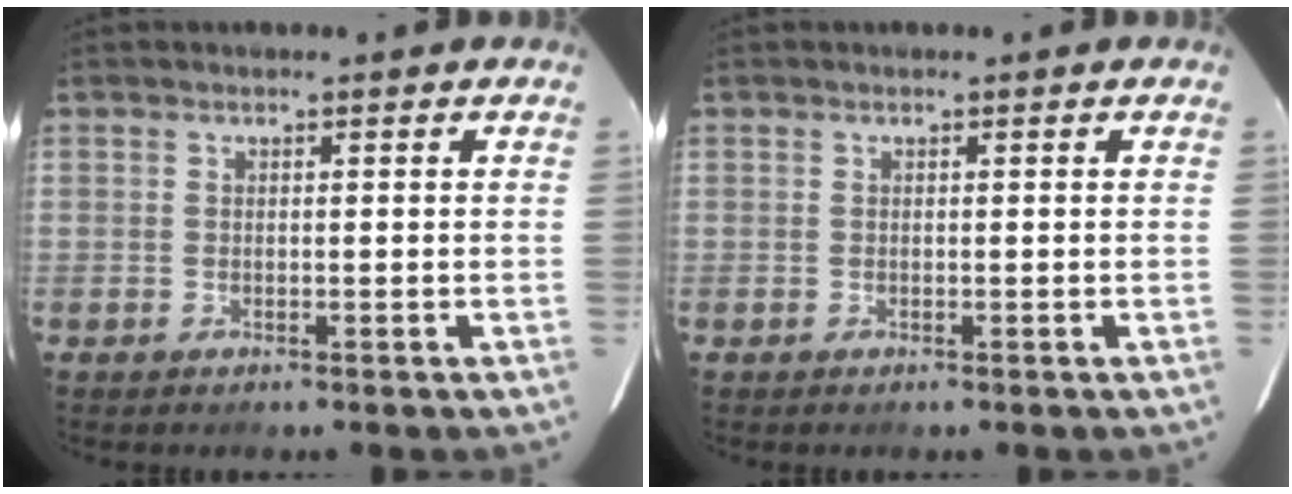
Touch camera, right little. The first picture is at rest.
{"total": 0.0}